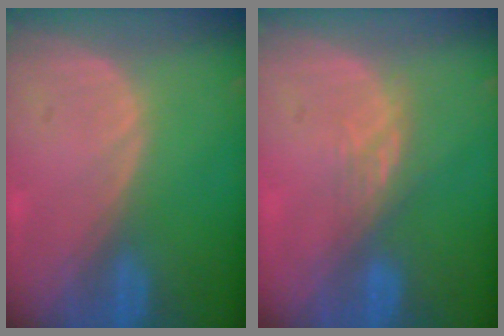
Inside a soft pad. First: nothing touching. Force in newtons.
{"total": 3.0, "press": 2.6, "slide": 1.5}